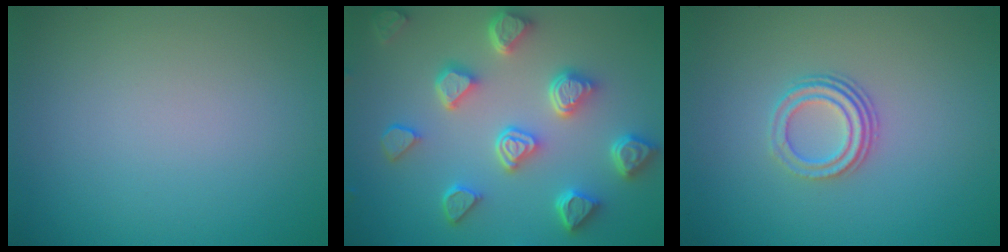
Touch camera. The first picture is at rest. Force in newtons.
{"total": 6.8, "press": 5.5, "slide": 4.0}
{"total": 3.0, "press": 2.1, "slide": 2.1}